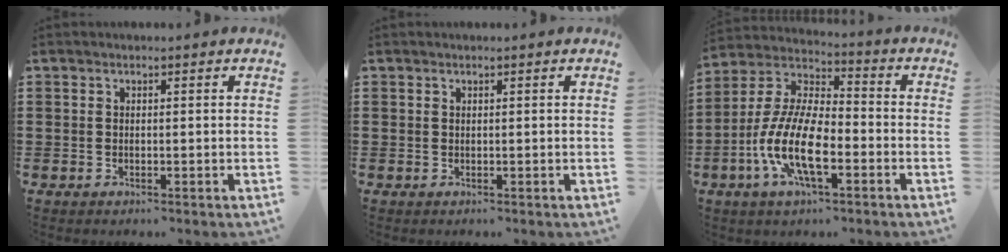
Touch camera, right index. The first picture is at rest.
{"total": 0.0}
{"total": 12.1, "force": [-4.7, 4.5, 10.2], "torque": [-0.243, -0.008, -0.095]}